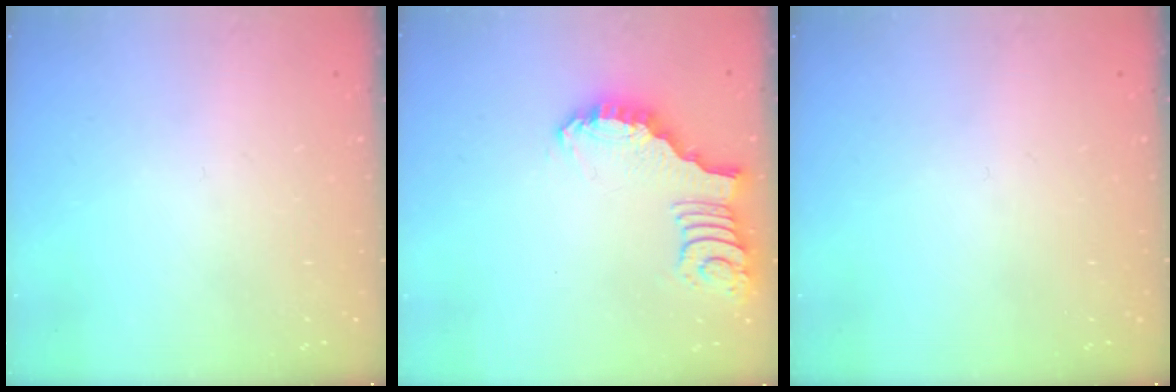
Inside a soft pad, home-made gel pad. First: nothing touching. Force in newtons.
{"total": 2.7, "press": 2.7, "slide": 0.2}
{"total": 0.0}